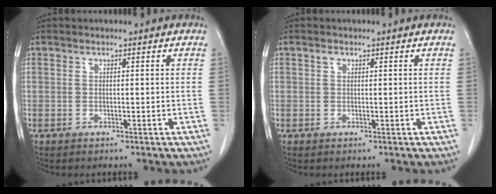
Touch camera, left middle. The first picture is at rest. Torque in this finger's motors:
{"motor_torque": [0.29, 0.21, -0.20, -0.04]}